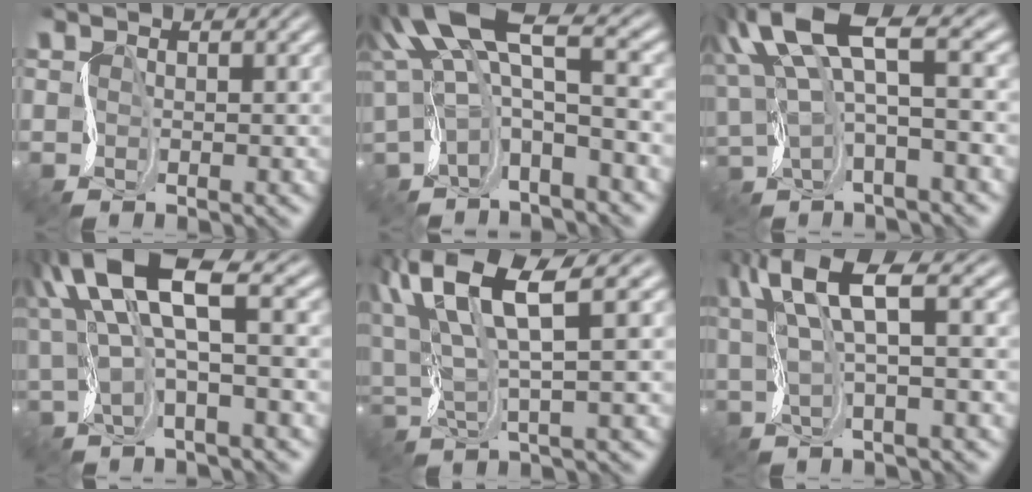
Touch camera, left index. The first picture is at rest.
{"total": 7.8, "force": [1.8, 2.7, 7.1], "torque": [-0.134, 0.015, 0.024]}
{"total": 7.7, "force": [3.3, 2.3, 6.6], "torque": [-0.139, 0.019, 0.058]}
{"total": 9.2, "force": [3.3, 2.6, 8.2], "torque": [-0.176, 0.027, 0.060]}
{"total": 9.5, "force": [4.5, 1.9, 8.1], "torque": [-0.173, 0.023, 0.085]}
{"total": 7.0, "force": [2.7, 1.7, 6.2], "torque": [-0.122, 0.025, 0.053]}